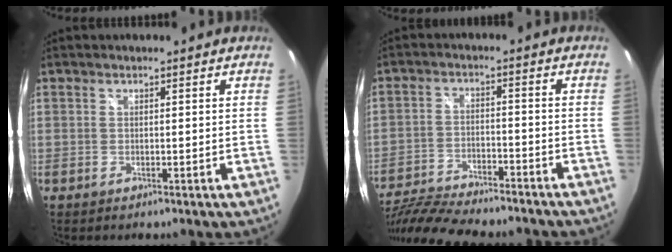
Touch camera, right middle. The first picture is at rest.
{"total": 18.0, "force": [-15.6, 3.6, 8.2], "torque": [-0.172, -0.032, -0.257]}